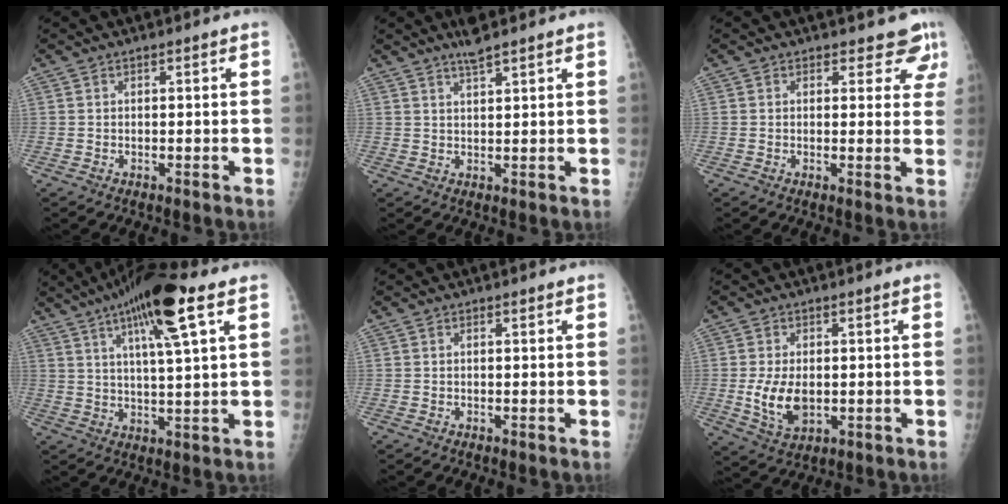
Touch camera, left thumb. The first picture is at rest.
{"total": 3.4, "force": [2.7, 0.3, 2.0], "torque": [-0.030, -0.009, 0.052]}
{"total": 5.4, "force": [4.6, 2.7, 1.1], "torque": [0.026, -0.023, 0.034]}
{"total": 14.7, "force": [7.2, 2.2, 12.6], "torque": [-0.209, -0.011, 0.122]}
{"total": 0.0}
{"total": 7.5, "force": [-0.7, 4.4, 5.9], "torque": [-0.101, -0.013, -0.002]}